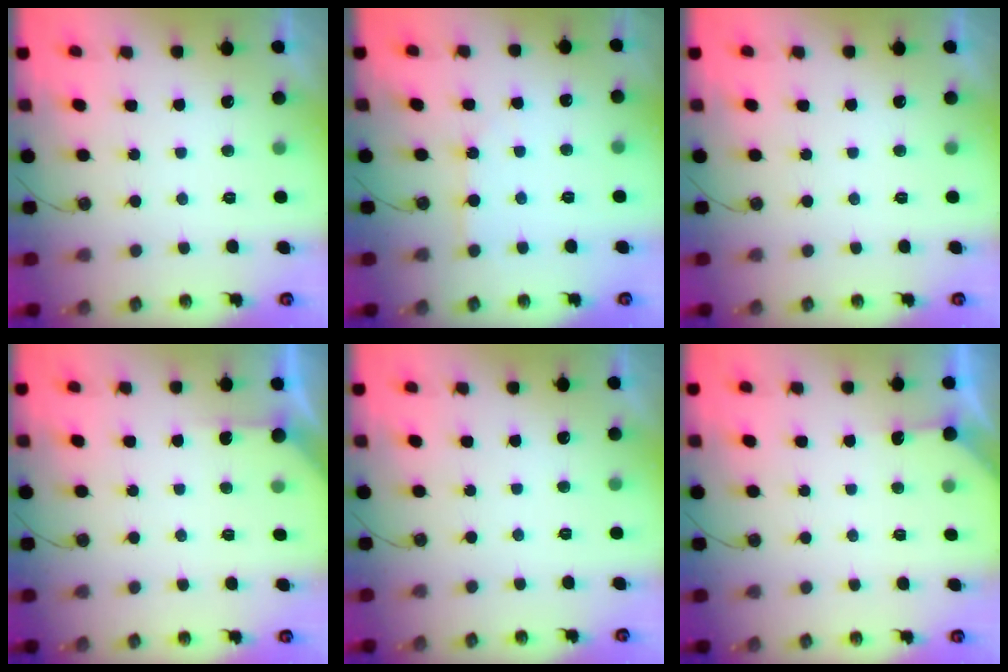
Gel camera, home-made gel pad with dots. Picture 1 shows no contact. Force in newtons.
{"total": 3.2, "press": 3.1, "slide": 0.4}
{"total": 0.0}
{"total": 2.9, "press": 2.9, "slide": 0.3}
{"total": 0.0}
{"total": 3.3, "press": 3.3, "slide": 0.4}